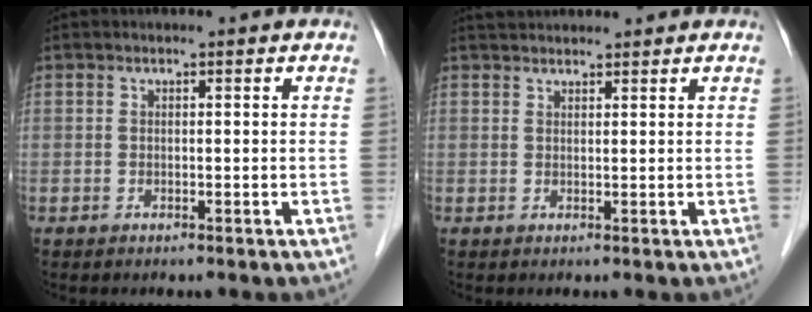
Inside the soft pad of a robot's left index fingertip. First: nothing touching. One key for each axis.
{"total": 3.5, "fx": 3.4, "fy": 0.6, "fz": 0.8, "tx": -0.011, "ty": 0.034, "tz": 0.058}